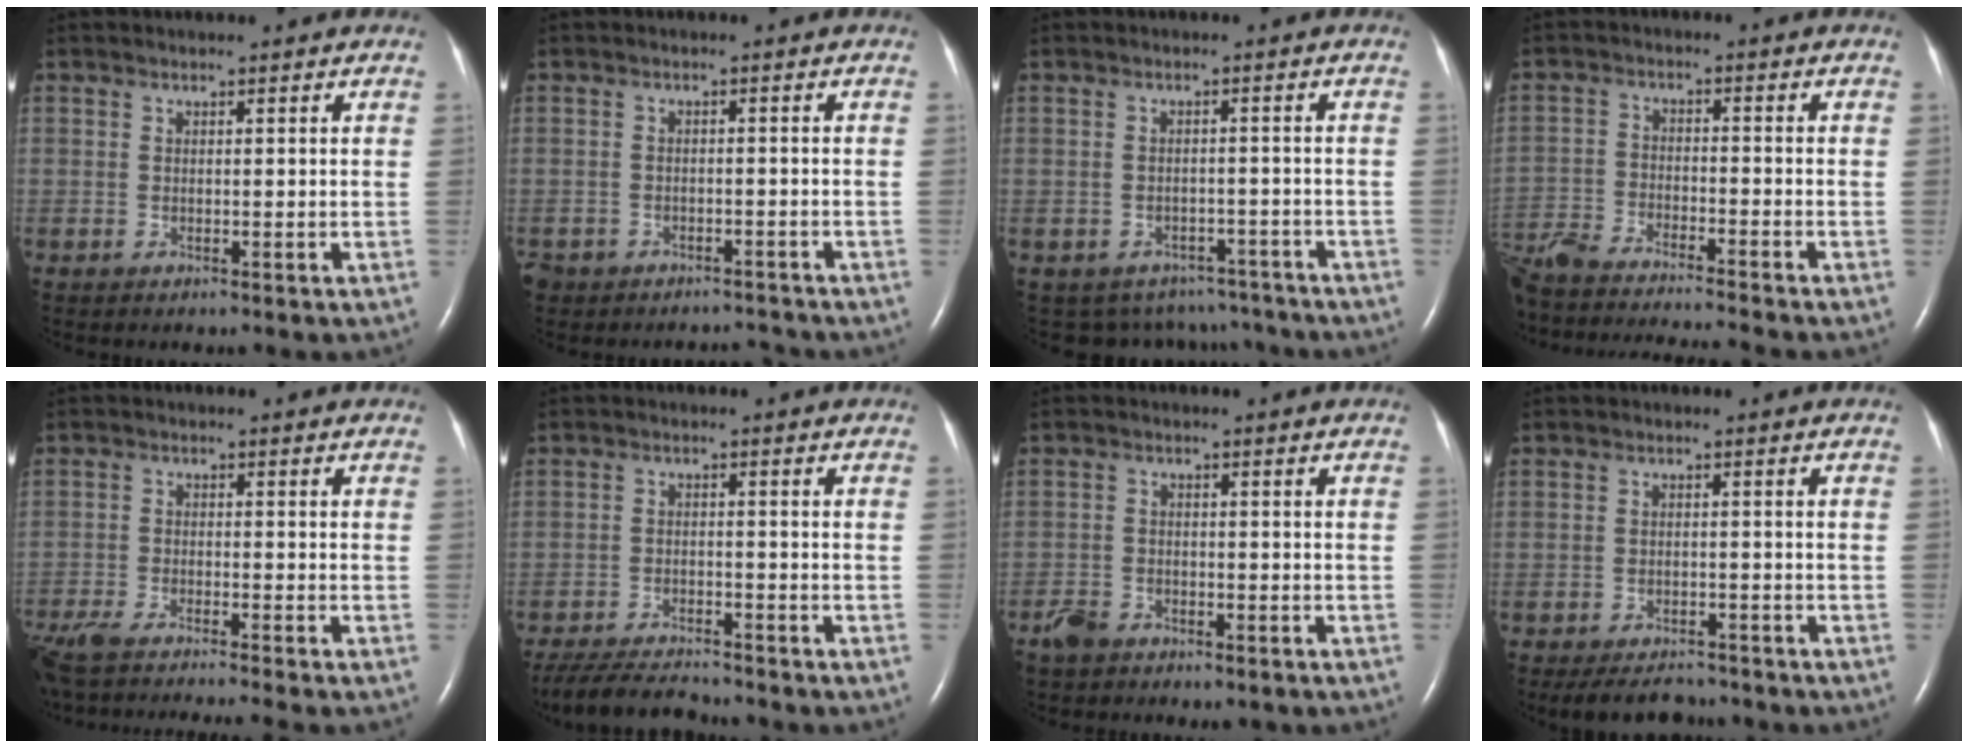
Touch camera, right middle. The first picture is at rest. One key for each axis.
{"total": 6.0, "fx": -5.2, "fy": 2.9, "fz": 0.0, "tx": -0.001, "ty": 0.008, "tz": -0.079}
{"total": 8.8, "fx": -7.6, "fy": 4.4, "fz": 0.2, "tx": -0.002, "ty": 0.021, "tz": -0.083}
{"total": 17.9, "fx": -16.5, "fy": 0.3, "fz": 6.9, "tx": -0.140, "ty": -0.023, "tz": -0.266}
{"total": 14.2, "fx": -12.6, "fy": -0.3, "fz": 6.6, "tx": -0.102, "ty": -0.035, "tz": -0.204}
{"total": 9.3, "fx": -8.6, "fy": 1.2, "fz": 3.1, "tx": -0.054, "ty": -0.014, "tz": -0.140}
{"total": 3.7, "fx": -3.0, "fy": 1.9, "fz": 1.0, "tx": -0.028, "ty": 0.001, "tz": -0.050}
{"total": 6.7, "fx": -6.1, "fy": 2.3, "fz": 1.7, "tx": -0.025, "ty": -0.007, "tz": -0.085}